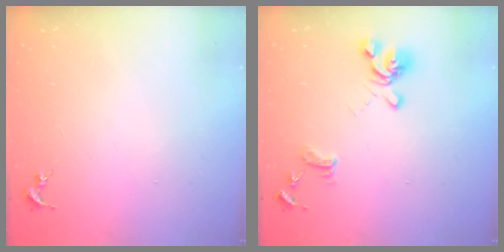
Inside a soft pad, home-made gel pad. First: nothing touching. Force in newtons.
{"total": 13.1, "press": 13.0, "slide": 1.2}